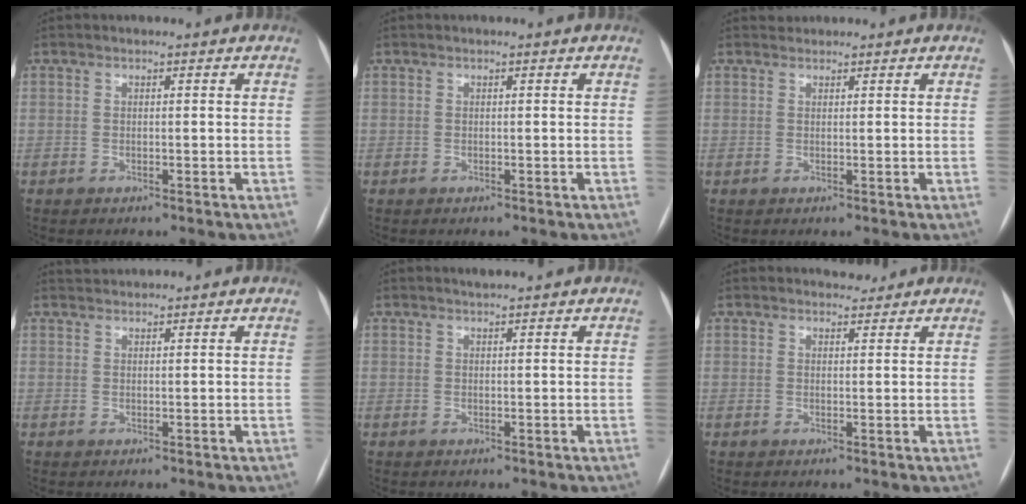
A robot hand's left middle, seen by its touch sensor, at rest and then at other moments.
{"total": 0.0}
{"total": 0.7, "force": [0.6, 0.1, -0.4], "torque": [-0.003, 0.005, 0.012]}
{"total": 1.6, "force": [1.5, -0.1, -0.3], "torque": [-0.004, 0.014, 0.034]}
{"total": 0.9, "force": [0.9, -0.2, 0.3], "torque": [-0.007, 0.001, 0.019]}
{"total": 1.8, "force": [1.7, 0.6, -0.1], "torque": [0.000, -0.007, 0.024]}